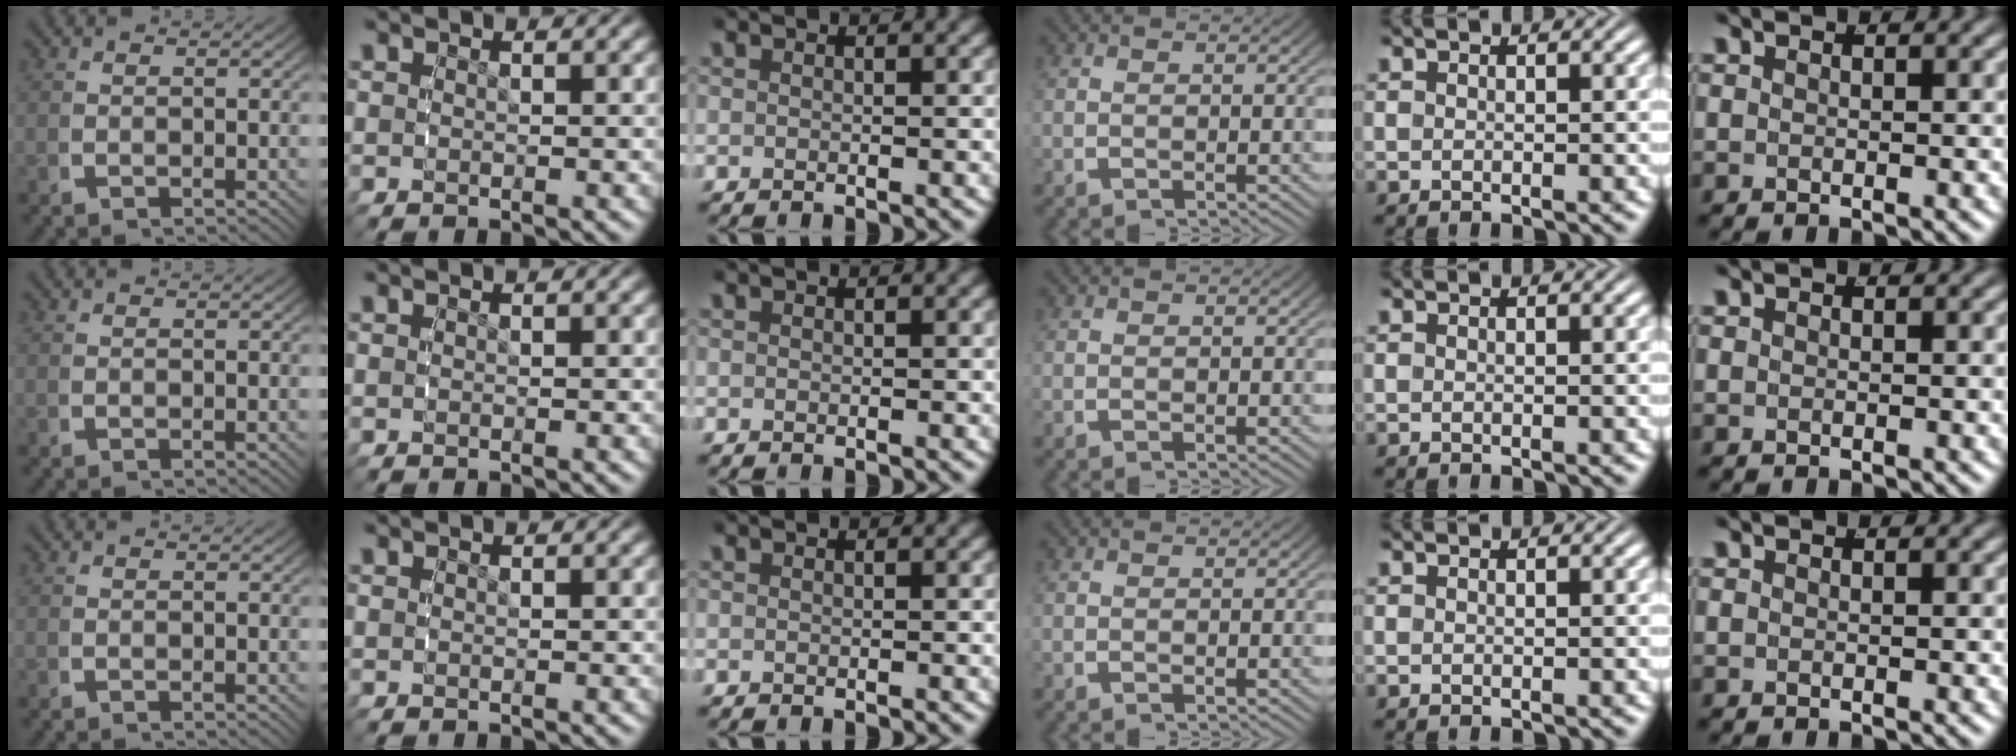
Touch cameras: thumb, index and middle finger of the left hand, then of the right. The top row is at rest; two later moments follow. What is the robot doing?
{"motion": "reach", "object": "backpack"}